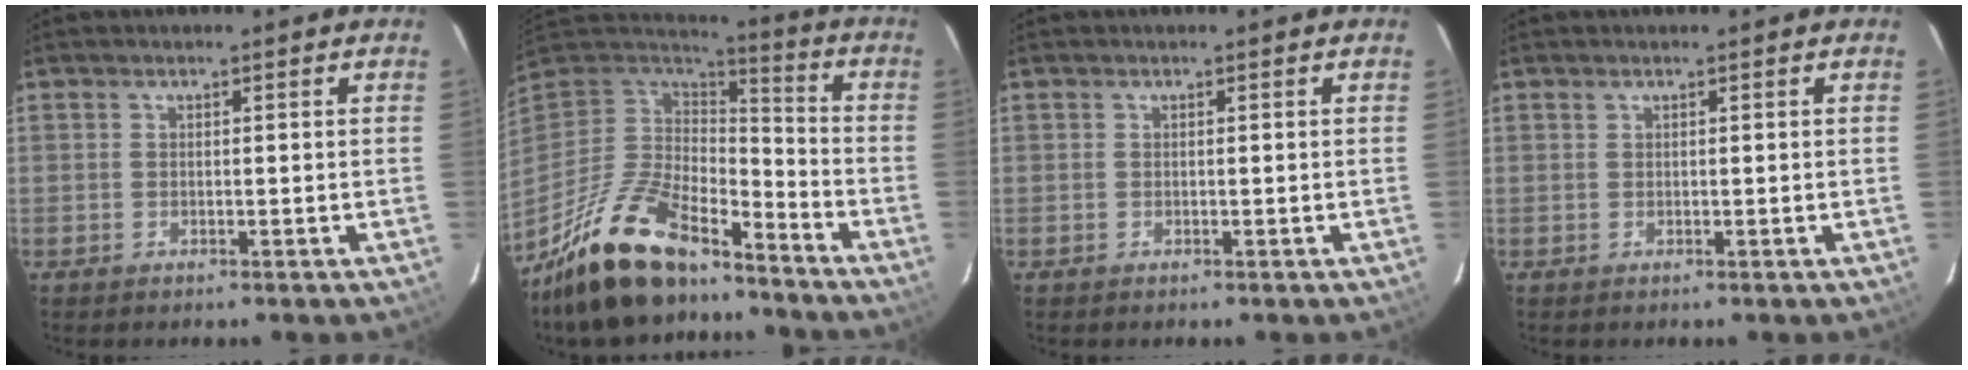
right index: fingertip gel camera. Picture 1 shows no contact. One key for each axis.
{"total": 21.6, "fx": -16.1, "fy": 7.9, "fz": 11.9, "tx": -0.245, "ty": -0.021, "tz": -0.285}
{"total": 0.0}
{"total": 0.0}